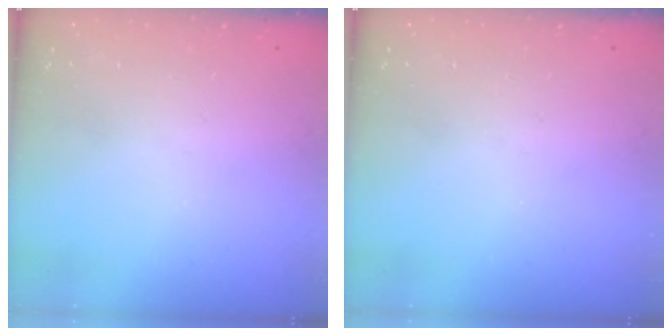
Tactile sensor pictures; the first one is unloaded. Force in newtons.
{"total": 0.0}